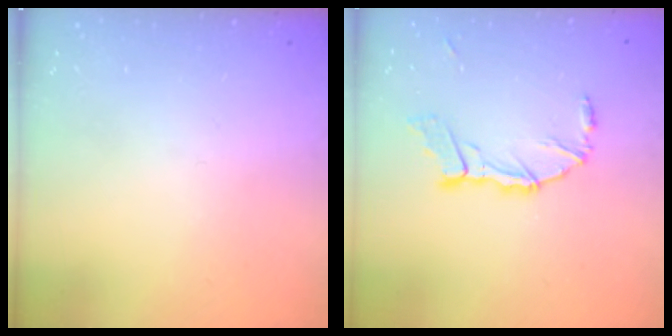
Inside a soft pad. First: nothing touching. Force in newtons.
{"total": 10.3, "press": 10.2, "slide": 1.4}